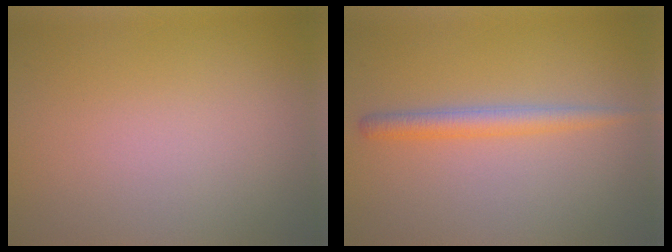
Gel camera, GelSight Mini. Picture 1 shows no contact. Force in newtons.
{"total": 2.2, "press": 2.2, "slide": 0.2}